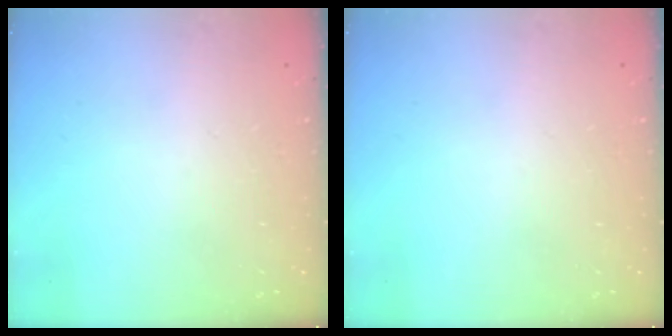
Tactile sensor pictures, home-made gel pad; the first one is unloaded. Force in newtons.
{"total": 0.0}